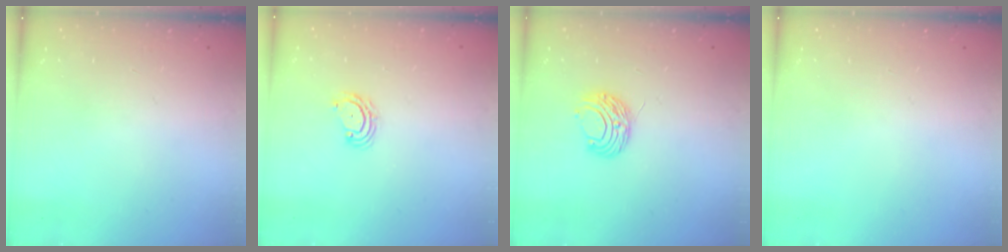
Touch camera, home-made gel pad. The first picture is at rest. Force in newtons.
{"total": 5.0, "press": 5.0, "slide": 0.4}
{"total": 7.5, "press": 7.4, "slide": 0.6}
{"total": 0.0}